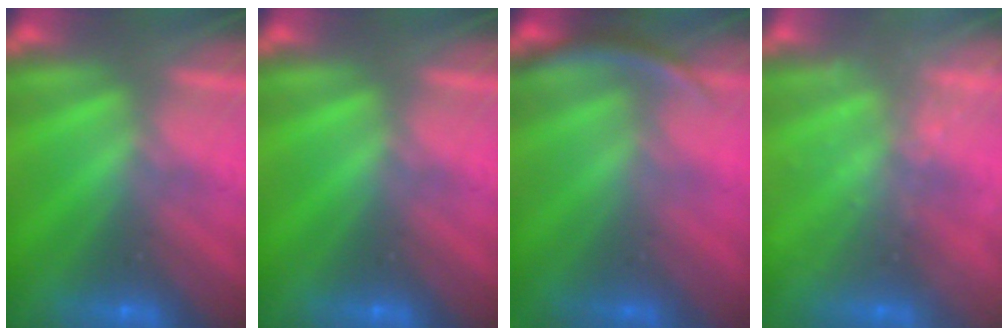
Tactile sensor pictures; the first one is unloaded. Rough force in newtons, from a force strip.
{"total": 0.0}
{"total": 2.9}
{"total": 2.1}